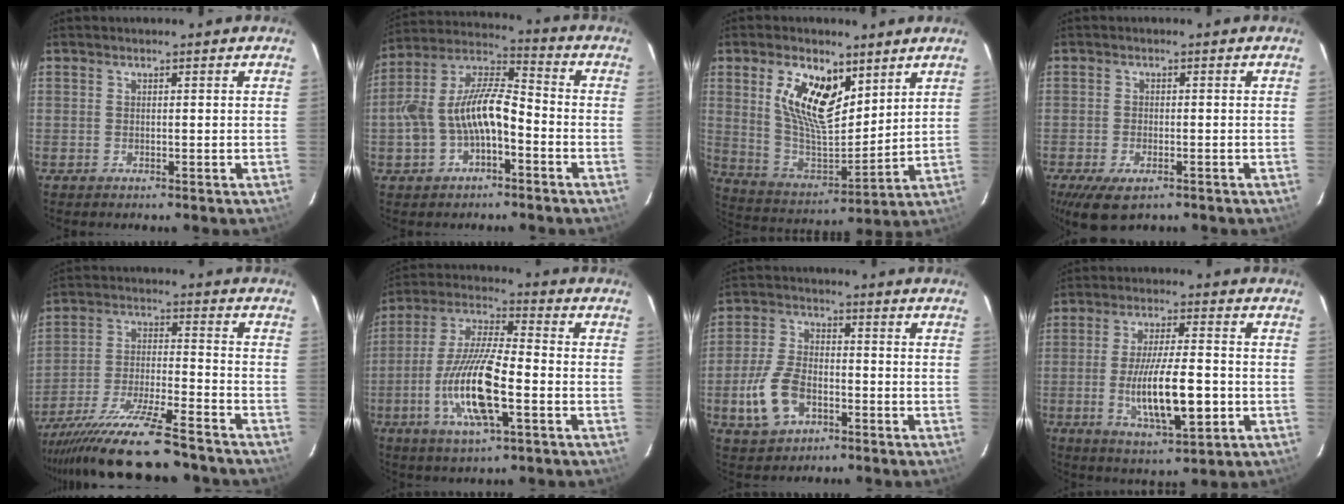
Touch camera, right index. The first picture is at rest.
{"total": 12.8, "force": [-3.4, 6.1, 10.7], "torque": [-0.214, 0.021, -0.060]}
{"total": 14.5, "force": [6.8, 7.1, 10.6], "torque": [-0.203, 0.005, 0.139]}
{"total": 6.7, "force": [-4.0, 3.1, 4.3], "torque": [-0.100, -0.025, -0.068]}
{"total": 19.8, "force": [-17.4, 1.7, 9.3], "torque": [-0.189, -0.047, -0.282]}
{"total": 15.6, "force": [-4.6, 4.1, 14.3], "torque": [-0.297, -0.009, -0.092]}
{"total": 10.0, "force": [-3.9, 6.1, 6.9], "torque": [-0.161, 0.006, -0.068]}
{"total": 13.2, "force": [-3.0, 3.3, 12.5], "torque": [-0.231, -0.019, -0.044]}